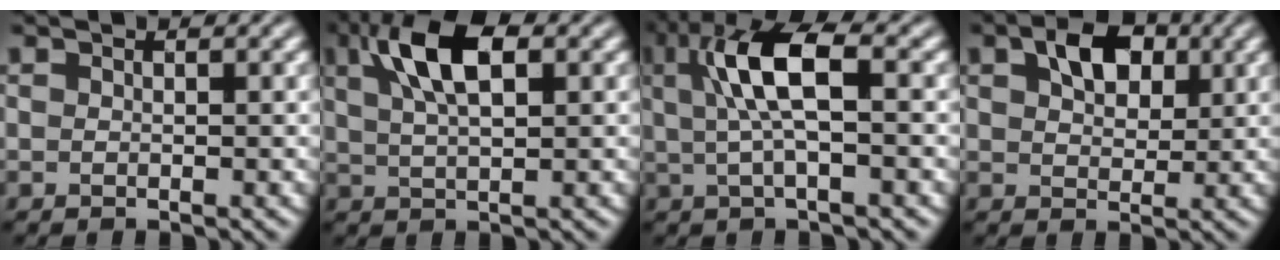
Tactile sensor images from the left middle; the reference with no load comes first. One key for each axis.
{"total": 6.4, "fx": 2.3, "fy": 2.6, "fz": 5.4, "tx": -0.110, "ty": 0.012, "tz": 0.038}
{"total": 6.4, "fx": 0.9, "fy": 2.0, "fz": 6.0, "tx": -0.131, "ty": 0.010, "tz": 0.019}
{"total": 3.9, "fx": 1.5, "fy": 2.5, "fz": 2.5, "tx": -0.054, "ty": 0.005, "tz": 0.027}